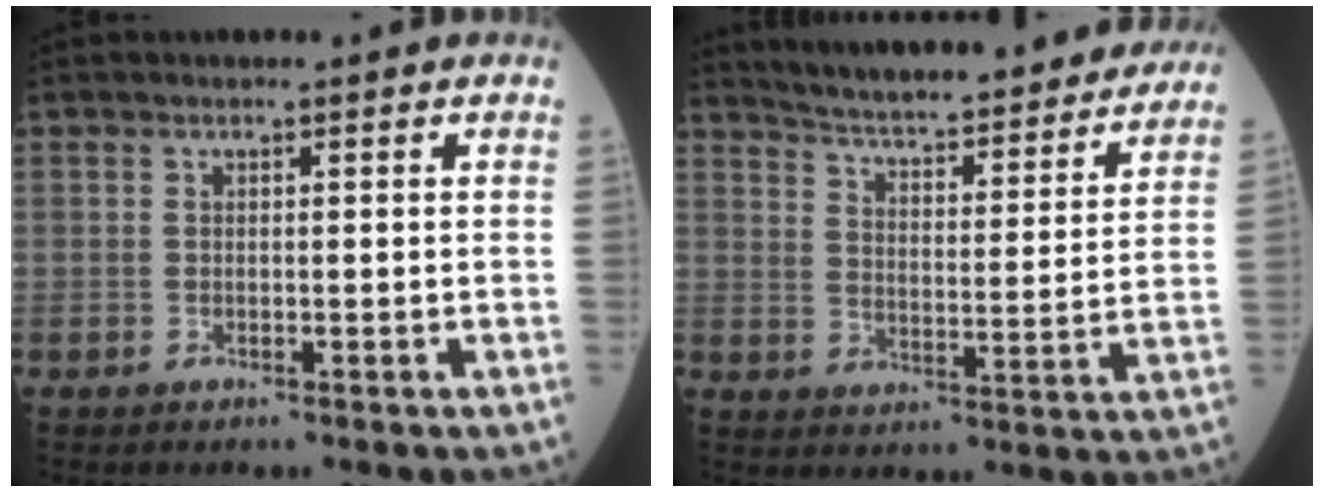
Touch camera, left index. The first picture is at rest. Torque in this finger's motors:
{"motor_torque": [0.28, -0.49, 0.35, 0.14]}